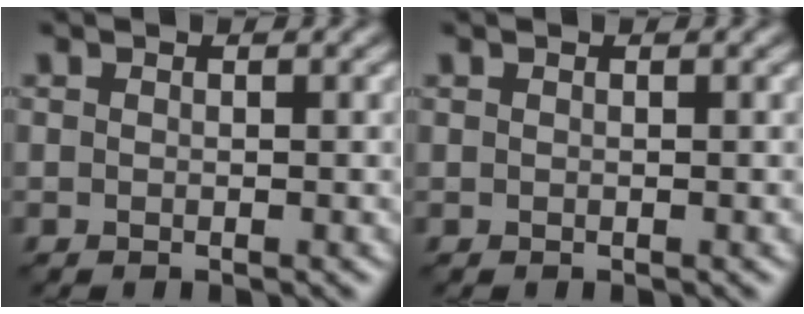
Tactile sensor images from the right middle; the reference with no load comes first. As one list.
[{"total": 0.0}]